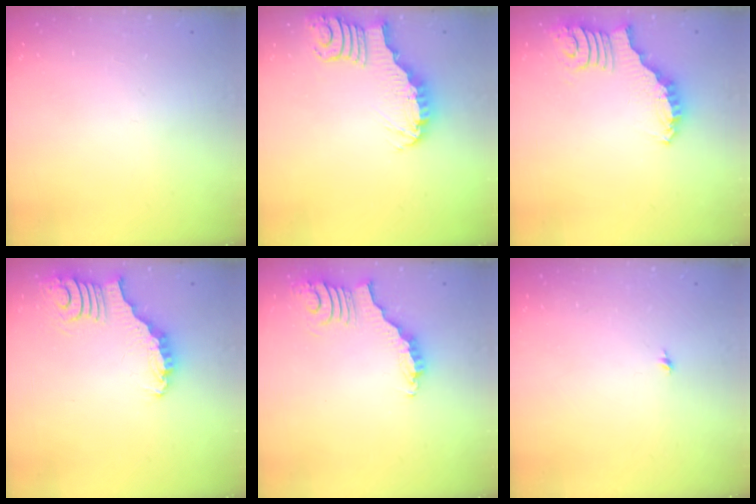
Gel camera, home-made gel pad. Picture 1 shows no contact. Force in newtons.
{"total": 4.0, "press": 4.0, "slide": 0.4}
{"total": 2.6, "press": 2.5, "slide": 0.5}
{"total": 3.5, "press": 3.5, "slide": 0.5}
{"total": 3.7, "press": 3.7, "slide": 0.6}
{"total": 4.2, "press": 4.2, "slide": 0.4}